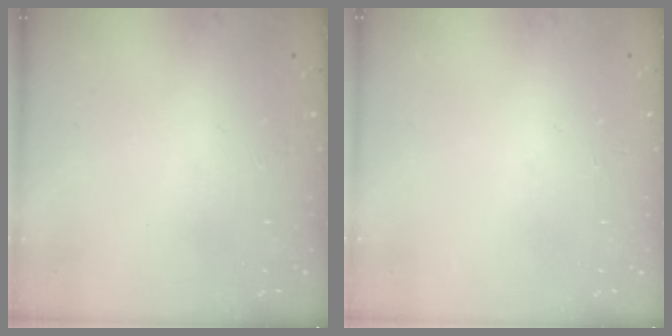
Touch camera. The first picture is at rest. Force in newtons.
{"total": 0.0}